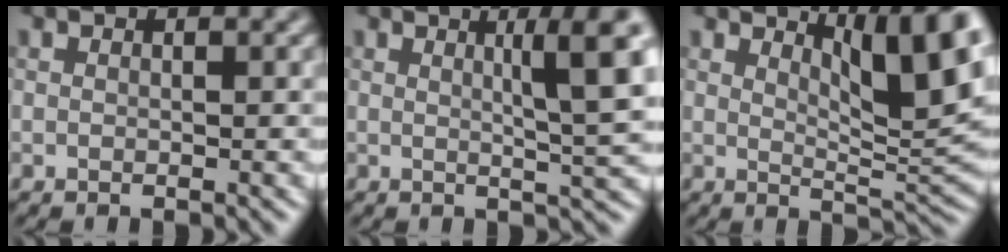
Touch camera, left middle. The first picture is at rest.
{"total": 6.5, "force": [1.7, 1.1, 6.2], "torque": [-0.076, 0.006, 0.026]}
{"total": 8.2, "force": [4.0, 2.1, 6.8], "torque": [-0.093, -0.002, 0.069]}